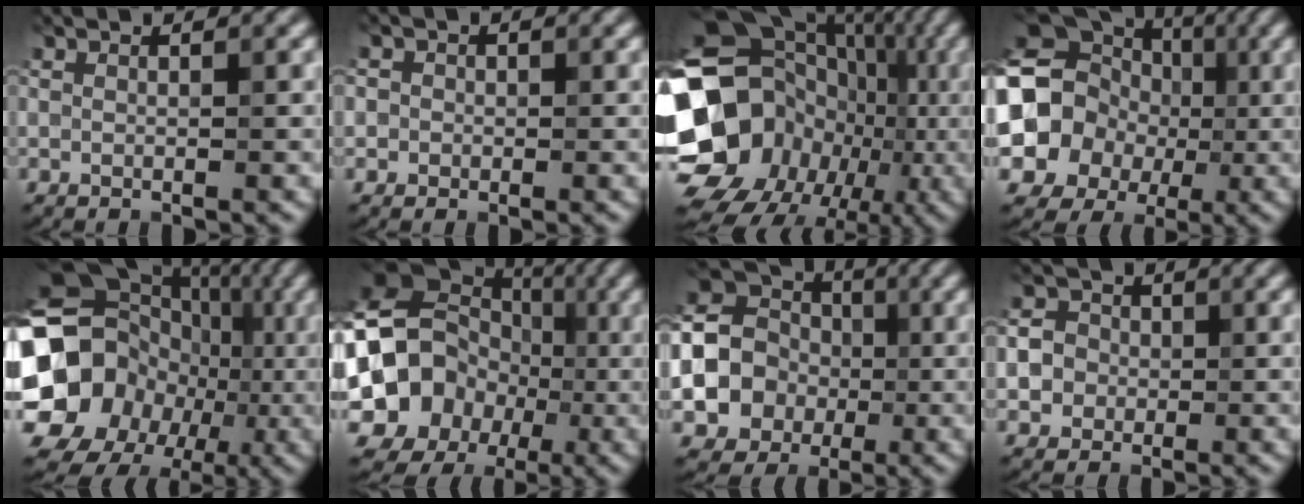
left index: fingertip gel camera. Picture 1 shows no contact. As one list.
[{"total": 1.9, "force": [0.4, 1.8, 0.4], "torque": [0.018, 0.006, -0.010]}, {"total": 21.7, "force": [-4.8, 18.6, 10.1], "torque": [-0.174, -0.010, -0.106]}, {"total": 11.3, "force": [-0.8, 10.1, 5.0], "torque": [-0.096, -0.010, -0.041]}, {"total": 19.6, "force": [-3.2, 17.3, 8.6], "torque": [-0.155, -0.006, -0.077]}, {"total": 12.0, "force": [-2.0, 10.8, 4.8], "torque": [-0.095, -0.003, -0.061]}, {"total": 12.2, "force": [-1.6, 11.1, 4.8], "torque": [-0.109, 0.000, -0.059]}, {"total": 4.5, "force": [-0.4, 4.2, 1.7], "torque": [-0.007, 0.017, -0.030]}]